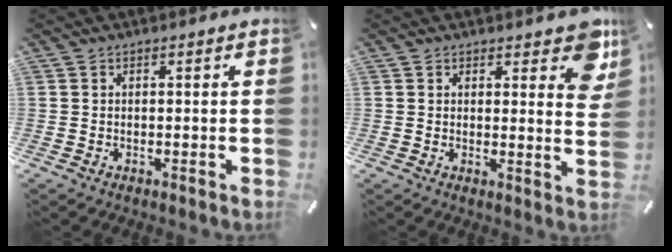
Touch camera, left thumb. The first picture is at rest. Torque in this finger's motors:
{"motor_torque": [1.23, 0.26, 0.53, -0.43, 0.03]}